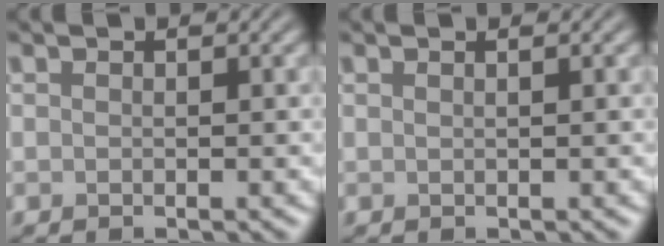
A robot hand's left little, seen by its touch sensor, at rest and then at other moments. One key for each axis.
{"total": 0.7, "fx": 0.4, "fy": 0.2, "fz": 0.5, "tx": -0.005, "ty": 0.001, "tz": 0.001}